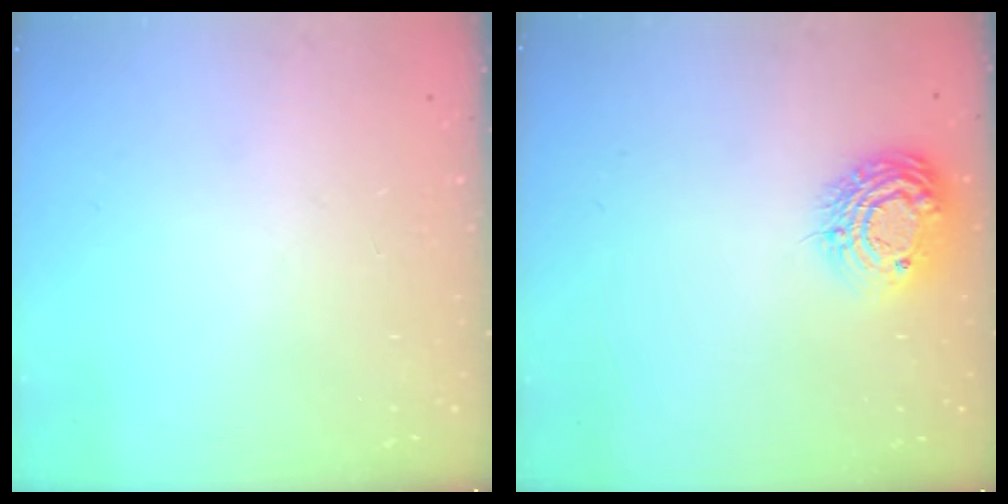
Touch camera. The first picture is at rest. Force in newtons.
{"total": 11.9, "press": 11.9, "slide": 0.8}